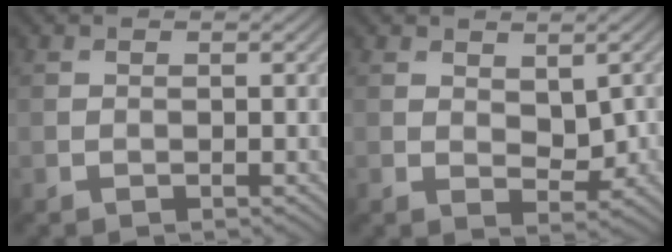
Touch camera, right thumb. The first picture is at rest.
{"total": 3.0, "force": [0.7, 1.8, 2.2], "torque": [-0.041, -0.007, 0.016]}